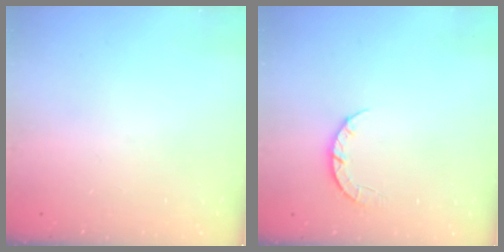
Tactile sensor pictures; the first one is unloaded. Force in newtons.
{"total": 4.0, "press": 4.0, "slide": 0.5}